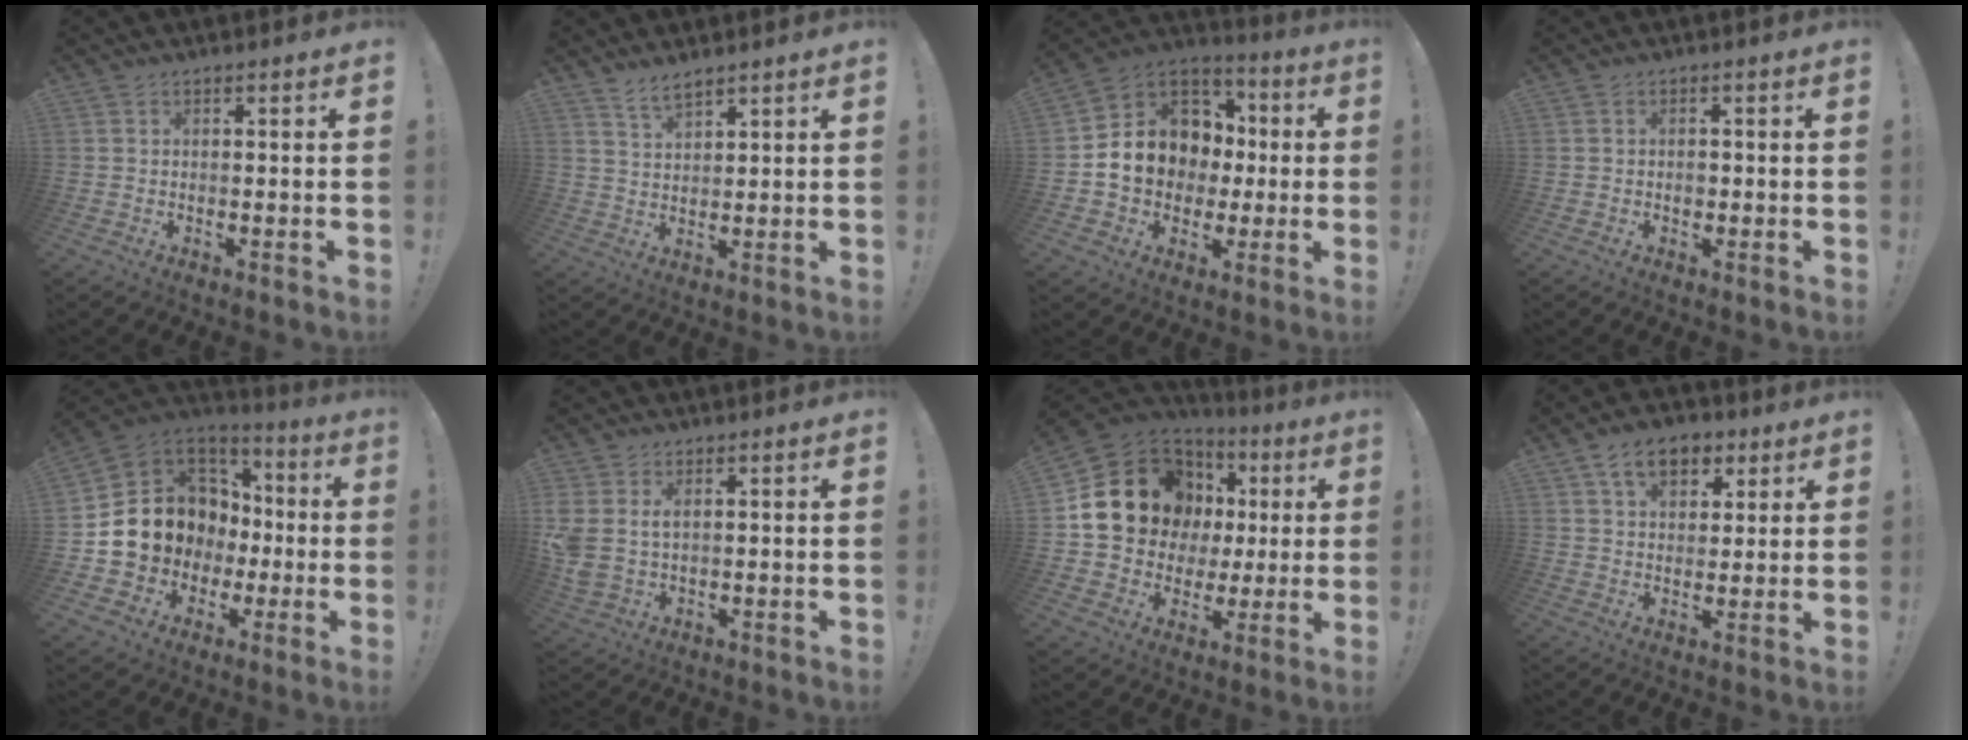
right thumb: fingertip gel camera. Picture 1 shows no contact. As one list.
[{"total": 4.4, "force": [3.9, 1.1, 1.7], "torque": [-0.027, -0.027, 0.070]}, {"total": 14.0, "force": [0.2, 12.2, 6.7], "torque": [-0.092, 0.004, 0.022]}, {"total": 1.6, "force": [-0.5, 1.3, 0.7], "torque": [-0.007, 0.003, -0.011]}, {"total": 13.5, "force": [-0.8, 12.7, 4.3], "torque": [-0.060, 0.002, 0.023]}, {"total": 5.1, "force": [1.8, 3.6, 3.2], "torque": [-0.069, -0.007, 0.031]}, {"total": 20.5, "force": [6.7, 16.1, 10.6], "torque": [-0.167, -0.028, 0.160]}, {"total": 11.0, "force": [5.5, 7.3, 6.0], "torque": [-0.084, -0.011, 0.103]}]